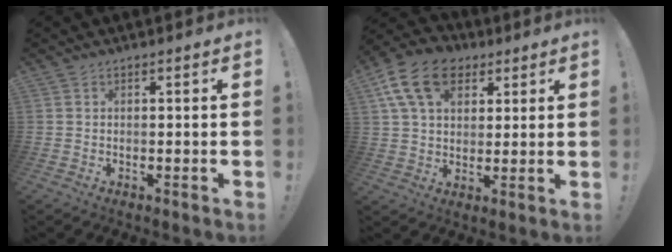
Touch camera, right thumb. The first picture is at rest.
{"total": 16.0, "force": [7.0, 11.0, 9.3], "torque": [-0.152, -0.025, 0.130]}